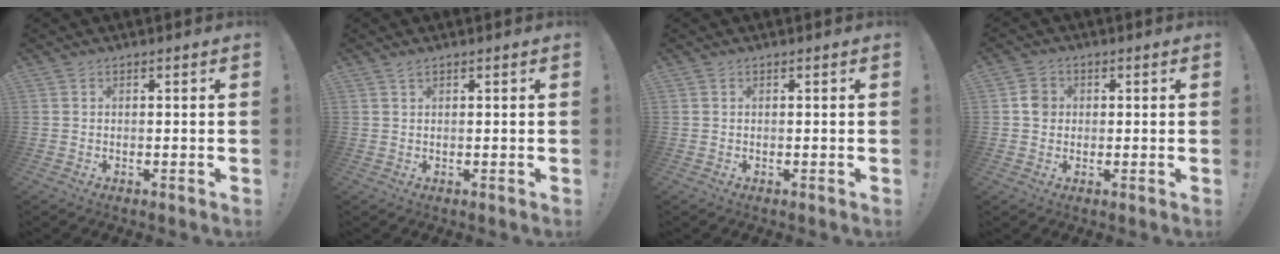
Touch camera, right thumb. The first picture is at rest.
{"total": 1.1, "force": [0.7, 0.1, 0.8], "torque": [-0.015, 0.000, 0.012]}
{"total": 0.0}
{"total": 3.8, "force": [0.1, 3.5, 1.6], "torque": [-0.012, 0.003, 0.000]}